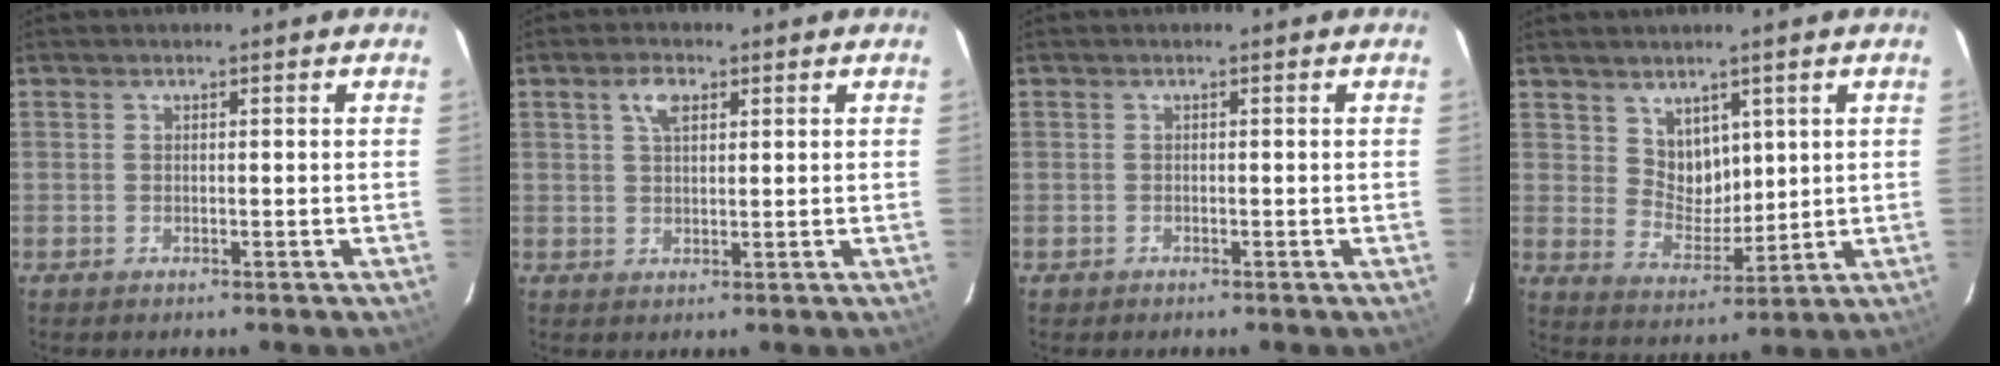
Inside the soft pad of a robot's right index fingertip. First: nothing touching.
{"total": 3.6, "force": [1.7, 1.8, 2.6], "torque": [-0.049, 0.009, 0.031]}
{"total": 0.7, "force": [-0.4, 0.6, -0.1], "torque": [0.000, 0.003, -0.006]}
{"total": 6.3, "force": [3.5, 4.6, 2.6], "torque": [-0.035, 0.002, 0.074]}